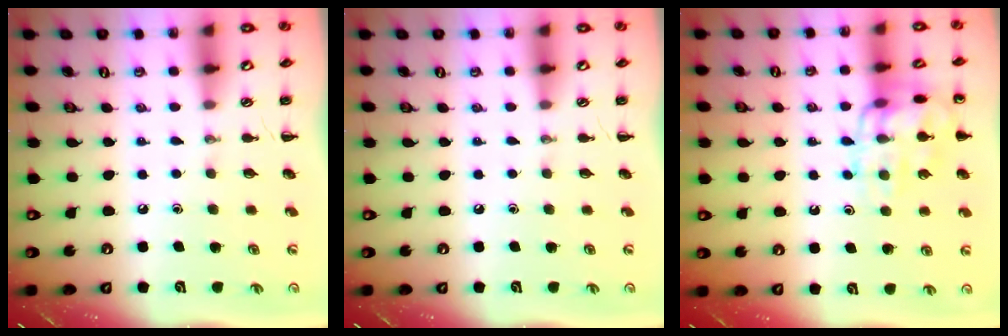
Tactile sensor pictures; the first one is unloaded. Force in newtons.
{"total": 0.0}
{"total": 14.7, "press": 14.6, "slide": 1.1}